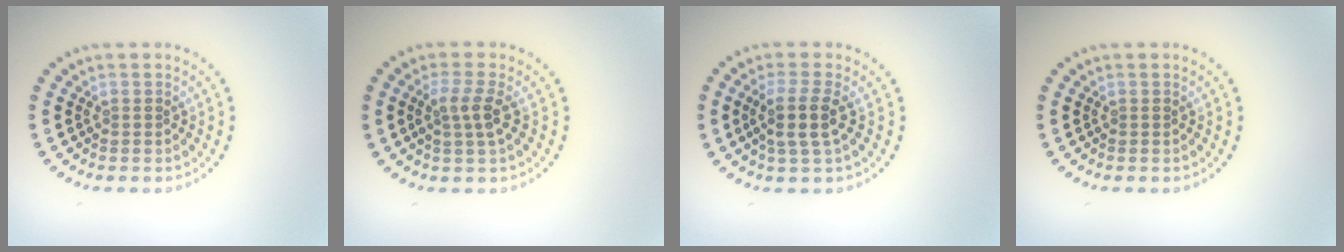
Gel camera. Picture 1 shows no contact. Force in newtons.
{"total": 2.4, "press": 2.2, "slide": 1.1}
{"total": 2.8, "press": 2.3, "slide": 1.6}
{"total": 0.0}